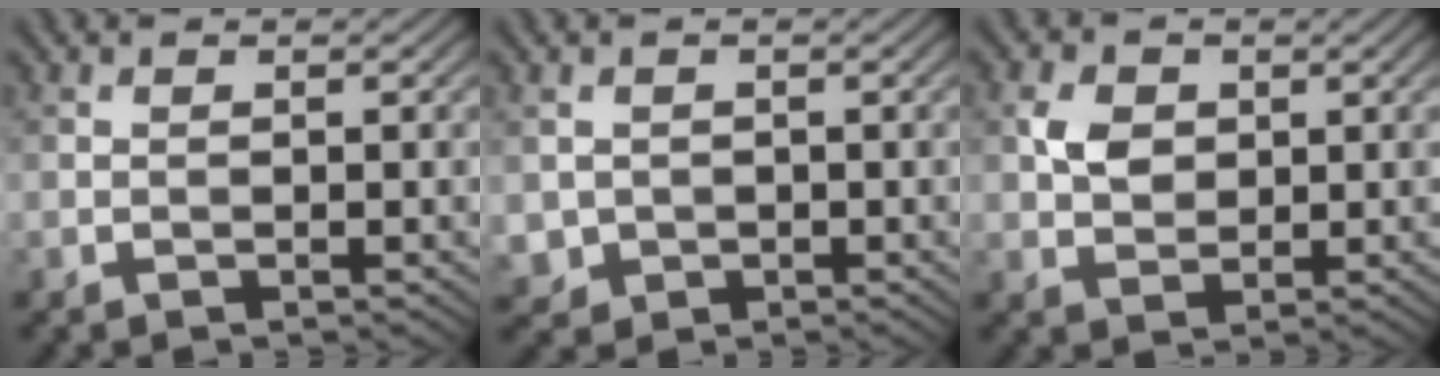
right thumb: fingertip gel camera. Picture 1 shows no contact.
{"total": 2.1, "force": [0.2, 2.1, 0.3], "torque": [-0.018, -0.012, 0.006]}
{"total": 3.3, "force": [0.8, 2.6, 1.8], "torque": [-0.043, 0.001, 0.013]}